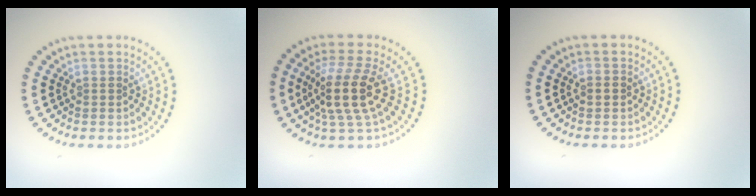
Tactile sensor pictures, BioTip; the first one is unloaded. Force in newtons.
{"total": 4.3, "press": 3.3, "slide": 2.8}
{"total": 1.1, "press": 1.1, "slide": 0.1}